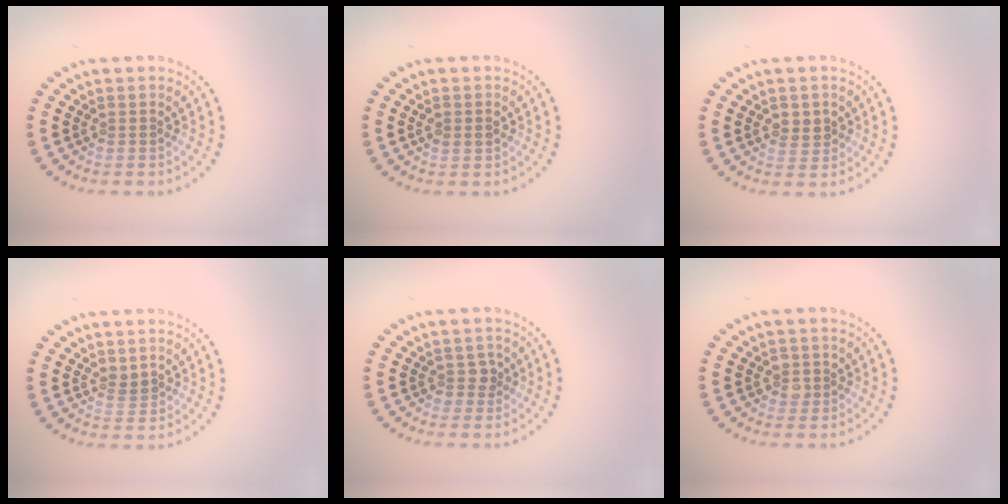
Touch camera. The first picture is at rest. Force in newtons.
{"total": 1.0, "press": 1.0, "slide": 0.3}
{"total": 2.0, "press": 1.8, "slide": 0.8}
{"total": 1.1, "press": 1.0, "slide": 0.5}
{"total": 1.2, "press": 1.0, "slide": 0.6}
{"total": 1.4, "press": 1.3, "slide": 0.6}